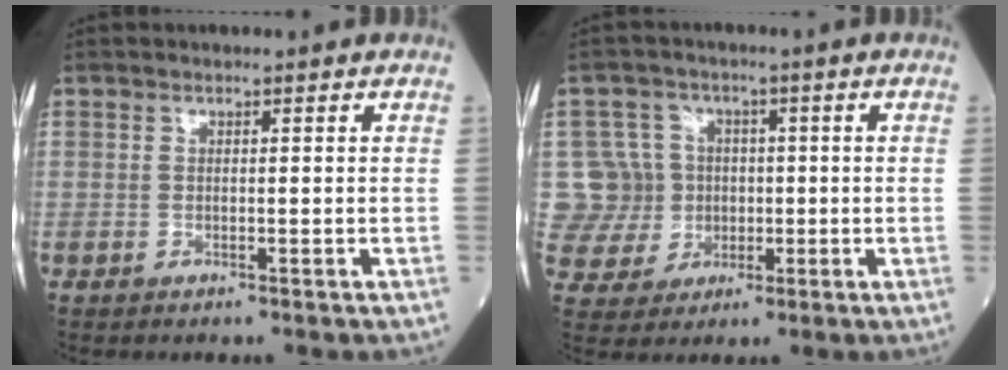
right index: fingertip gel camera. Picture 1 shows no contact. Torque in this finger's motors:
{"motor_torque": [0.12, 0.10, -0.03, -0.04]}